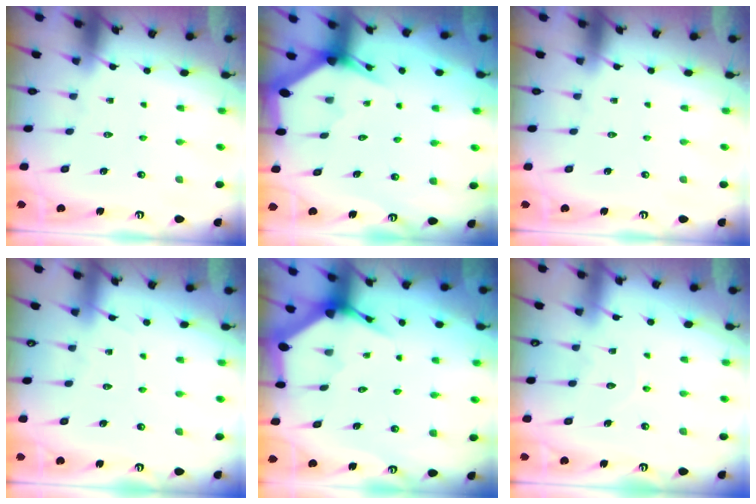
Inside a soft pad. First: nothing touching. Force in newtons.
{"total": 3.1, "press": 3.1, "slide": 0.1}
{"total": 0.0}
{"total": 4.2, "press": 4.1, "slide": 0.6}
{"total": 3.7, "press": 3.6, "slide": 0.5}
{"total": 5.4, "press": 5.4, "slide": 0.3}